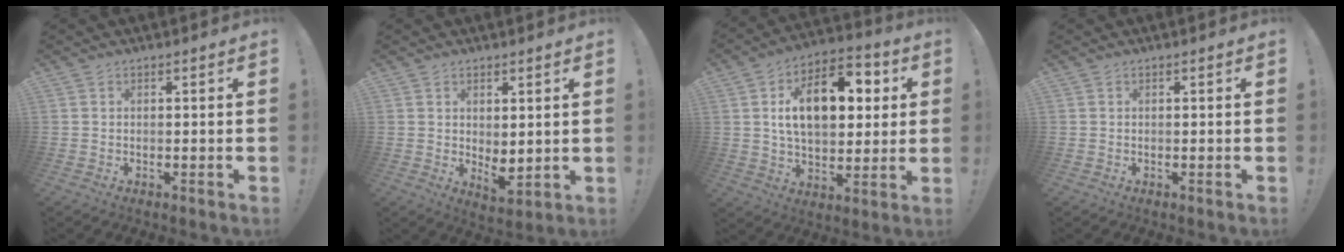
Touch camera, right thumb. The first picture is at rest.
{"total": 4.8, "force": [1.1, 2.5, 4.0], "torque": [-0.039, -0.020, 0.025]}
{"total": 18.0, "force": [4.4, 11.0, 13.5], "torque": [-0.198, -0.002, 0.074]}
{"total": 0.0}